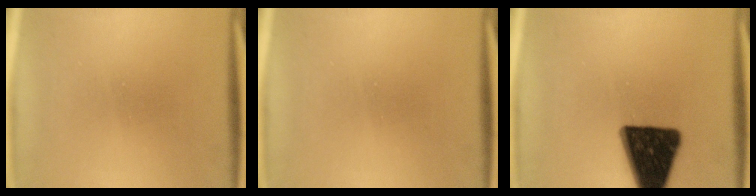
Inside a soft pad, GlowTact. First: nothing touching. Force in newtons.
{"total": 0.0}
{"total": 16.7}